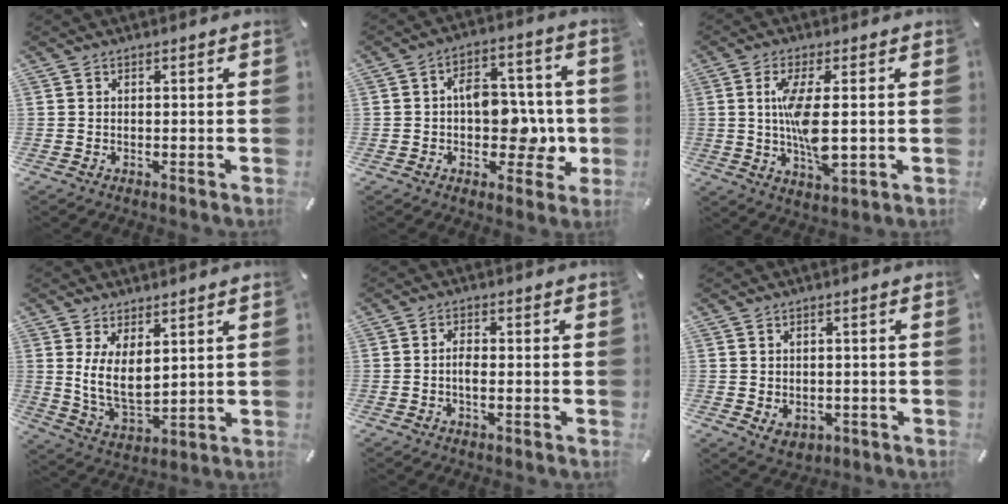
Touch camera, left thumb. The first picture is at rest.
{"total": 12.2, "force": [-1.2, 8.4, 8.8], "torque": [-0.103, 0.014, -0.011]}
{"total": 10.9, "force": [0.5, 3.9, 10.2], "torque": [-0.207, -0.012, 0.004]}
{"total": 8.9, "force": [3.4, 4.8, 6.6], "torque": [-0.141, -0.021, 0.060]}
{"total": 2.5, "force": [-0.6, 1.1, 2.1], "torque": [-0.041, 0.005, -0.013]}
{"total": 2.7, "force": [-0.3, 2.5, 1.1], "torque": [-0.009, 0.003, -0.005]}